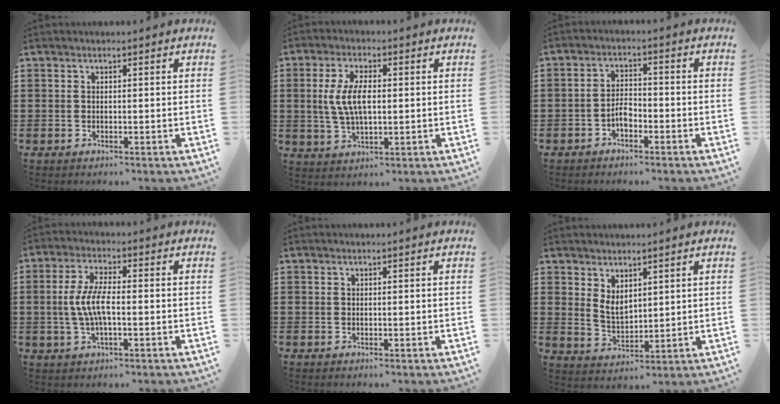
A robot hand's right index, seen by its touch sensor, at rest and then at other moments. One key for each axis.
{"total": 6.8, "fx": 0.5, "fy": 2.8, "fz": 6.1, "tx": -0.139, "ty": 0.003, "tz": 0.001}
{"total": 3.1, "fx": -1.7, "fy": 1.5, "fz": 2.1, "tx": -0.048, "ty": 0.002, "tz": -0.036}
{"total": 5.9, "fx": -0.7, "fy": 1.8, "fz": 5.5, "tx": -0.125, "ty": -0.004, "tz": -0.022}
{"total": 0.0}
{"total": 3.8, "fx": 2.5, "fy": 2.0, "fz": 2.0, "tx": -0.044, "ty": 0.000, "tz": 0.047}